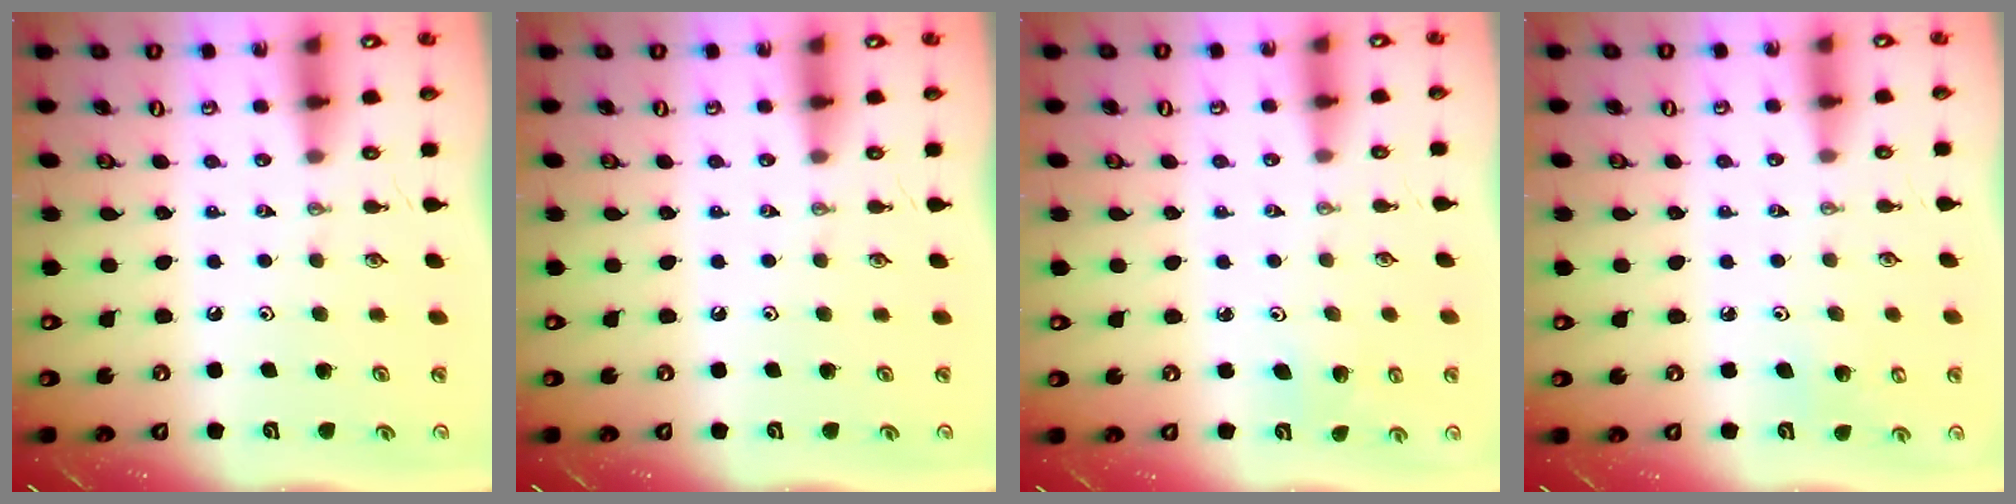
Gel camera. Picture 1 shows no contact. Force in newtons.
{"total": 0.0}
{"total": 2.9, "press": 2.9, "slide": 0.3}
{"total": 4.0, "press": 3.9, "slide": 0.9}